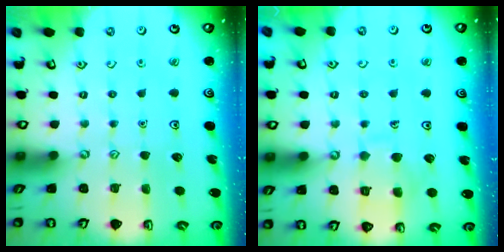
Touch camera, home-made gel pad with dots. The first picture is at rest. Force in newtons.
{"total": 8.2, "press": 8.1, "slide": 0.8}